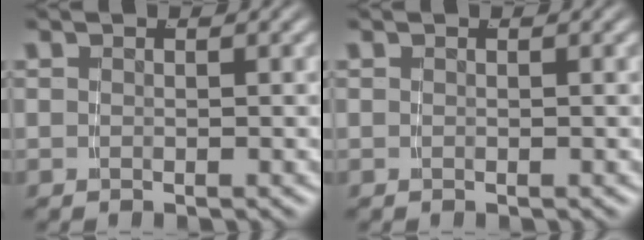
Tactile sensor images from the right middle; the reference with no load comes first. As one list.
[{"total": 0.0}]